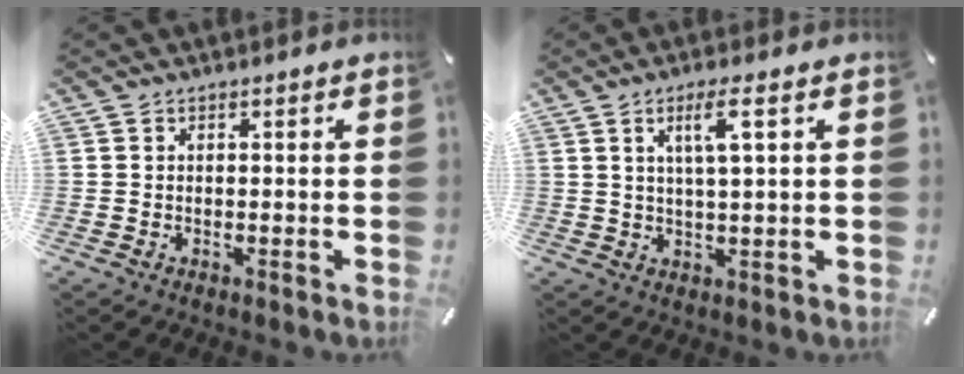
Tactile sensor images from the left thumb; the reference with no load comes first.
{"total": 6.3, "force": [2.6, 0.6, 5.7], "torque": [-0.117, -0.005, 0.036]}